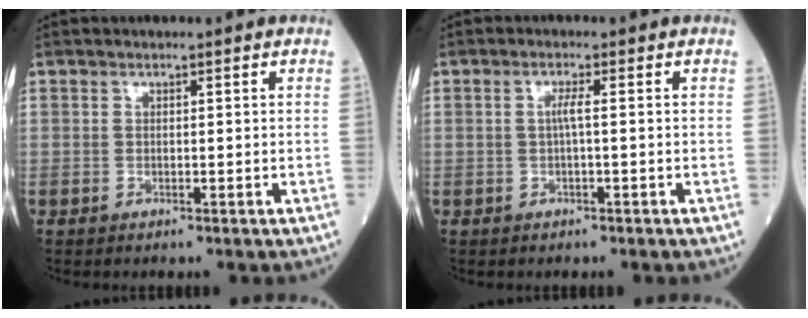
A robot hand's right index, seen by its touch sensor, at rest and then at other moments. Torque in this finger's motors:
{"motor_torque": [0.26, -0.02, 0.22, 0.03]}